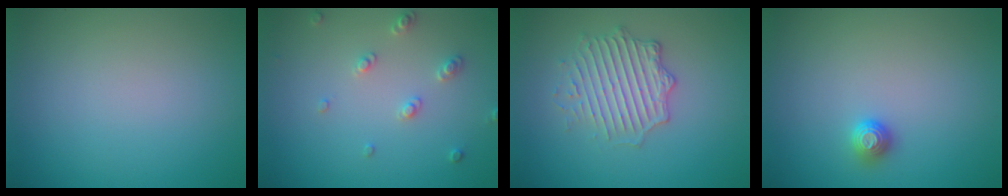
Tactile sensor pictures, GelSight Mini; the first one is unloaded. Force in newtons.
{"total": 1.9, "press": 1.8, "slide": 0.5}
{"total": 3.6, "press": 3.3, "slide": 1.6}
{"total": 1.1, "press": 1.1, "slide": 0.4}